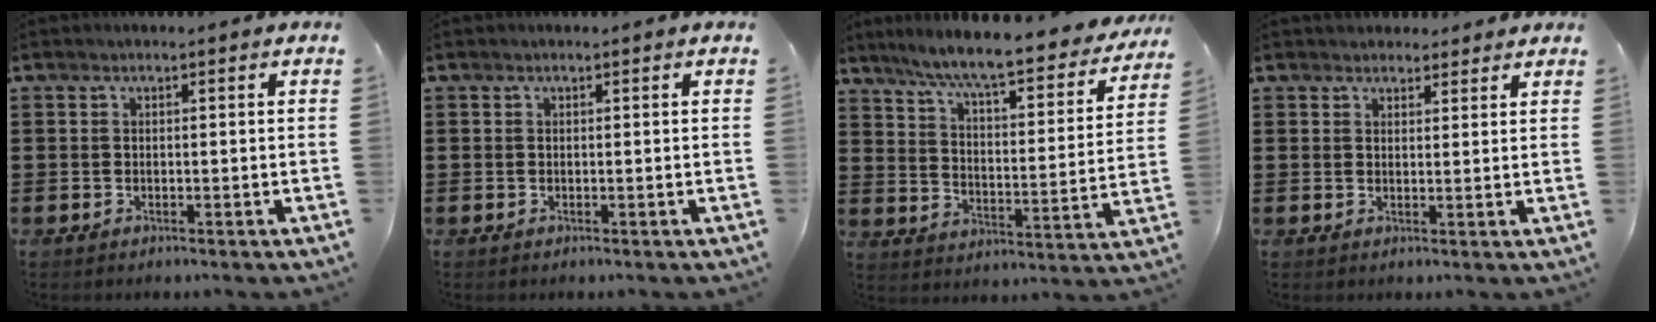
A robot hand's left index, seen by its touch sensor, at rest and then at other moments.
{"total": 0.0}
{"total": 7.8, "force": [6.8, -0.2, 3.9], "torque": [-0.103, -0.045, 0.110]}
{"total": 2.3, "force": [2.2, 0.8, -0.1], "torque": [-0.004, 0.001, 0.042]}